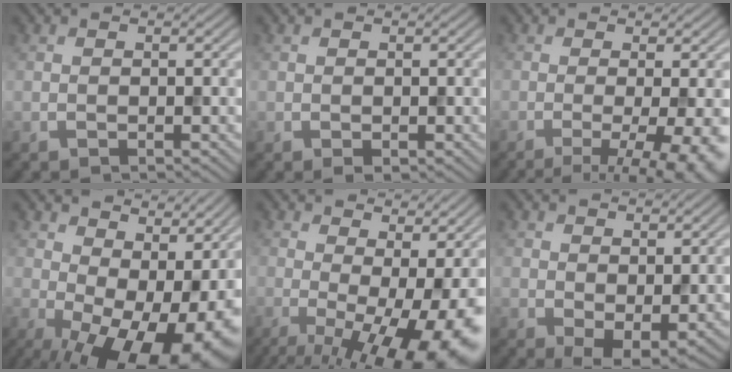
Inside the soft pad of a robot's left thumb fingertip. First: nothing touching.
{"total": 0.6, "force": [-0.2, 0.4, 0.4], "torque": [-0.005, -0.003, -0.001]}
{"total": 9.0, "force": [-2.8, 2.3, 8.3], "torque": [-0.102, -0.006, -0.033]}
{"total": 16.6, "force": [0.2, 8.9, 14.0], "torque": [-0.178, -0.020, 0.039]}
{"total": 15.6, "force": [-2.6, 5.7, 14.2], "torque": [-0.185, -0.018, -0.015]}
{"total": 3.7, "force": [0.4, 2.0, 3.1], "torque": [-0.054, -0.011, 0.013]}